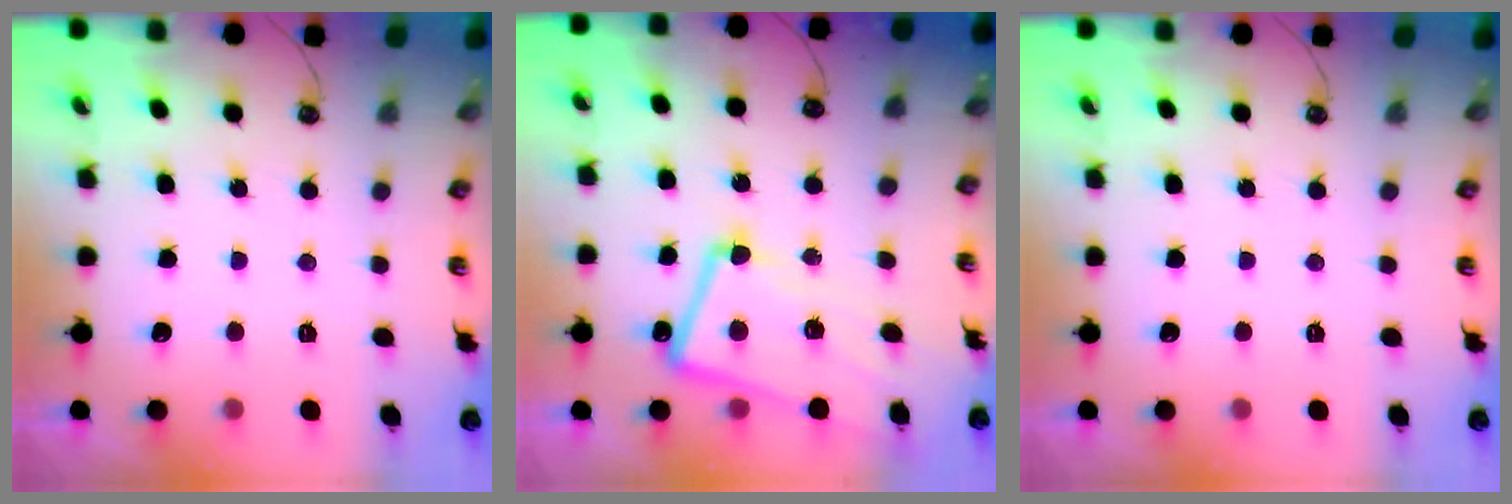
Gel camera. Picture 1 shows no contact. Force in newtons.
{"total": 7.1, "press": 6.7, "slide": 2.2}
{"total": 0.0}